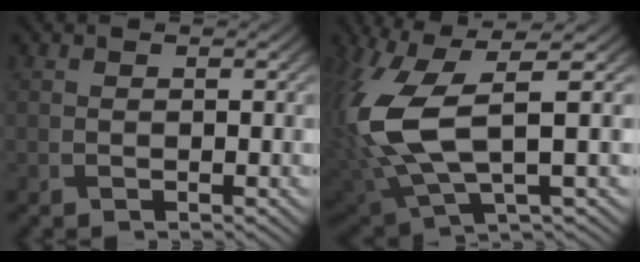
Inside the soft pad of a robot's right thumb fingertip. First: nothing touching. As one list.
[{"total": 12.7, "force": [1.5, 5.0, 11.6], "torque": [-0.297, -0.006, 0.037]}]